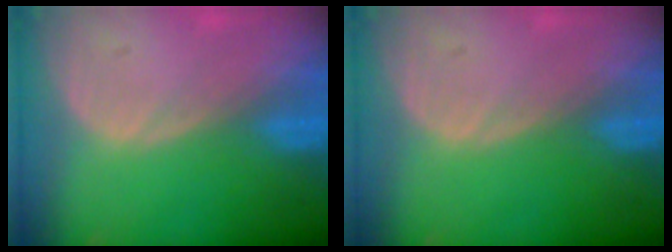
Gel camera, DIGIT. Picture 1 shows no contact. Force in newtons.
{"total": 0.0}